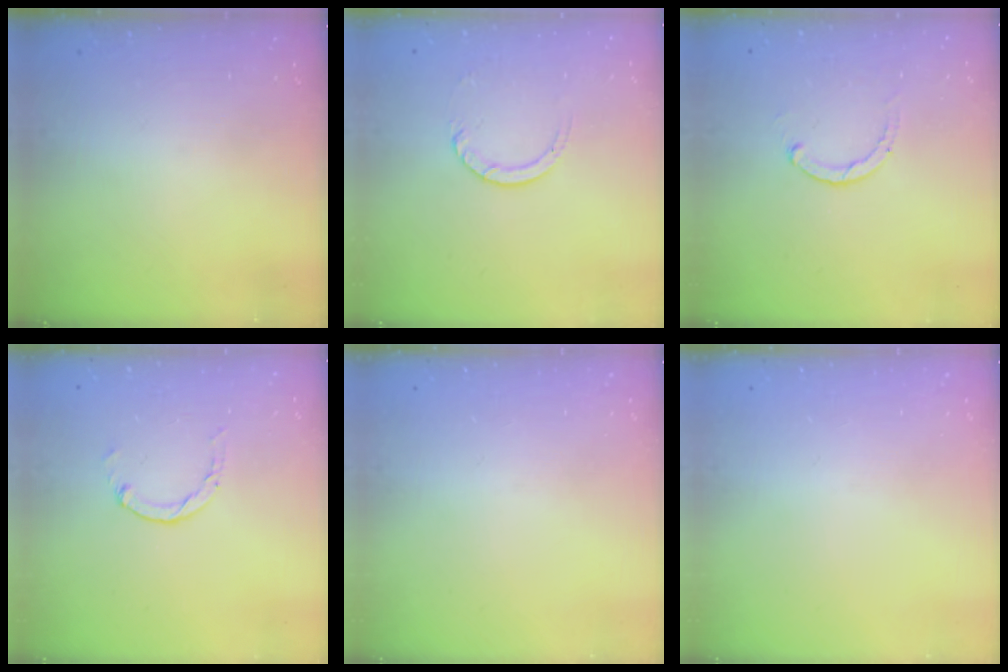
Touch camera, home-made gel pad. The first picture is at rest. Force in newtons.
{"total": 3.9, "press": 3.9, "slide": 0.4}
{"total": 1.1, "press": 1.0, "slide": 0.3}
{"total": 1.1, "press": 1.1, "slide": 0.2}
{"total": 0.0}
{"total": 0.0}